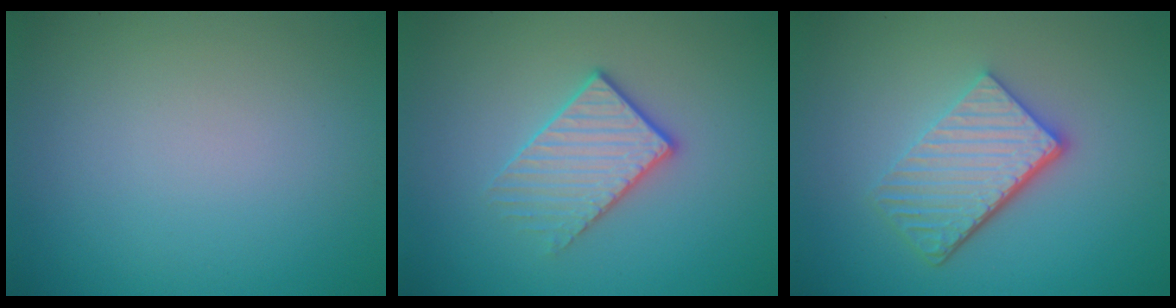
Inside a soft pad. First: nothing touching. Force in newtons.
{"total": 3.1, "press": 2.8, "slide": 1.3}
{"total": 5.2, "press": 3.8, "slide": 3.5}